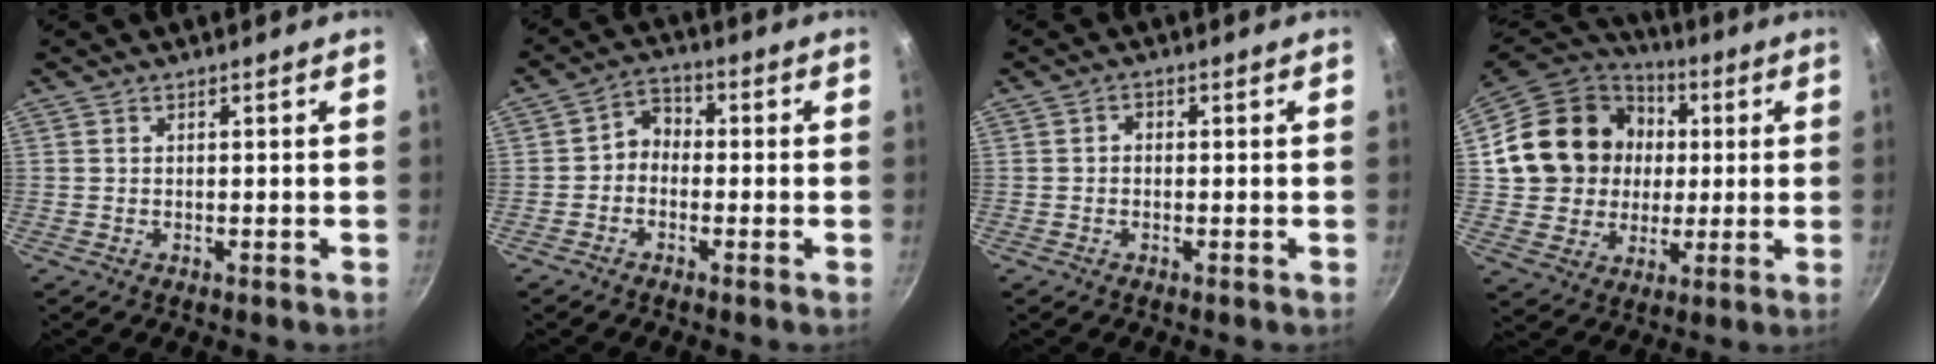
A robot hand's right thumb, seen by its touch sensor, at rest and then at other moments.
{"total": 4.1, "force": [-1.1, 3.3, 2.1], "torque": [-0.016, 0.022, -0.032]}
{"total": 1.2, "force": [-0.2, 1.0, 0.6], "torque": [-0.009, 0.005, -0.005]}
{"total": 19.5, "force": [3.0, 17.1, 8.8], "torque": [-0.144, 0.022, 0.057]}